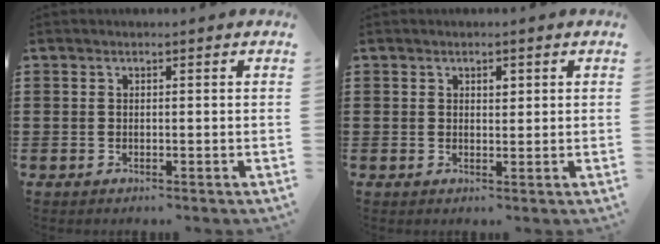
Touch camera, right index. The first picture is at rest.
{"total": 1.2, "force": [0.7, 0.7, 0.7], "torque": [-0.007, 0.001, 0.010]}